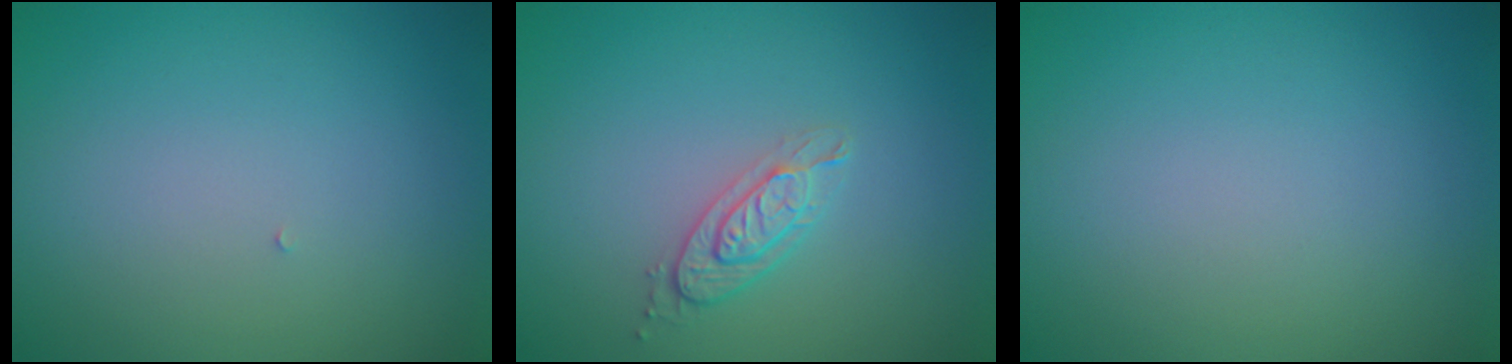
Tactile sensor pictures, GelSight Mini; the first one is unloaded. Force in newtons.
{"total": 2.1, "press": 1.9, "slide": 0.9}
{"total": 0.0}